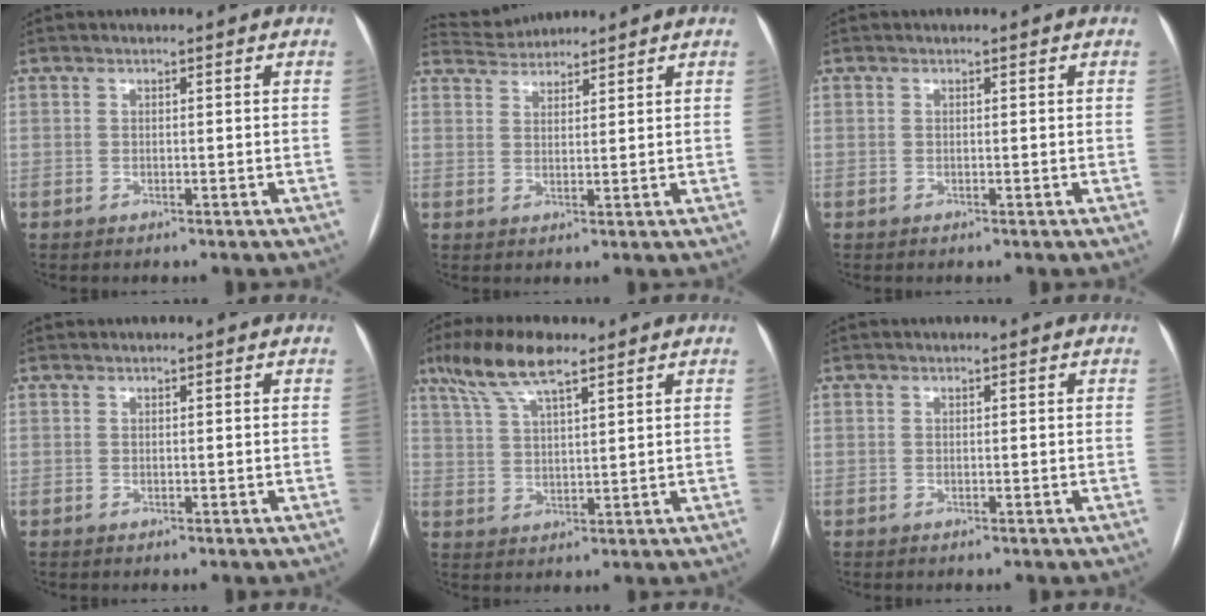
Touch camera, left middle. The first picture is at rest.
{"total": 4.2, "force": [4.1, 0.2, -0.2], "torque": [-0.004, 0.024, 0.077]}
{"total": 0.0}
{"total": 0.0}
{"total": 9.0, "force": [6.2, 1.7, 6.2], "torque": [-0.130, 0.021, 0.117]}
{"total": 0.0}